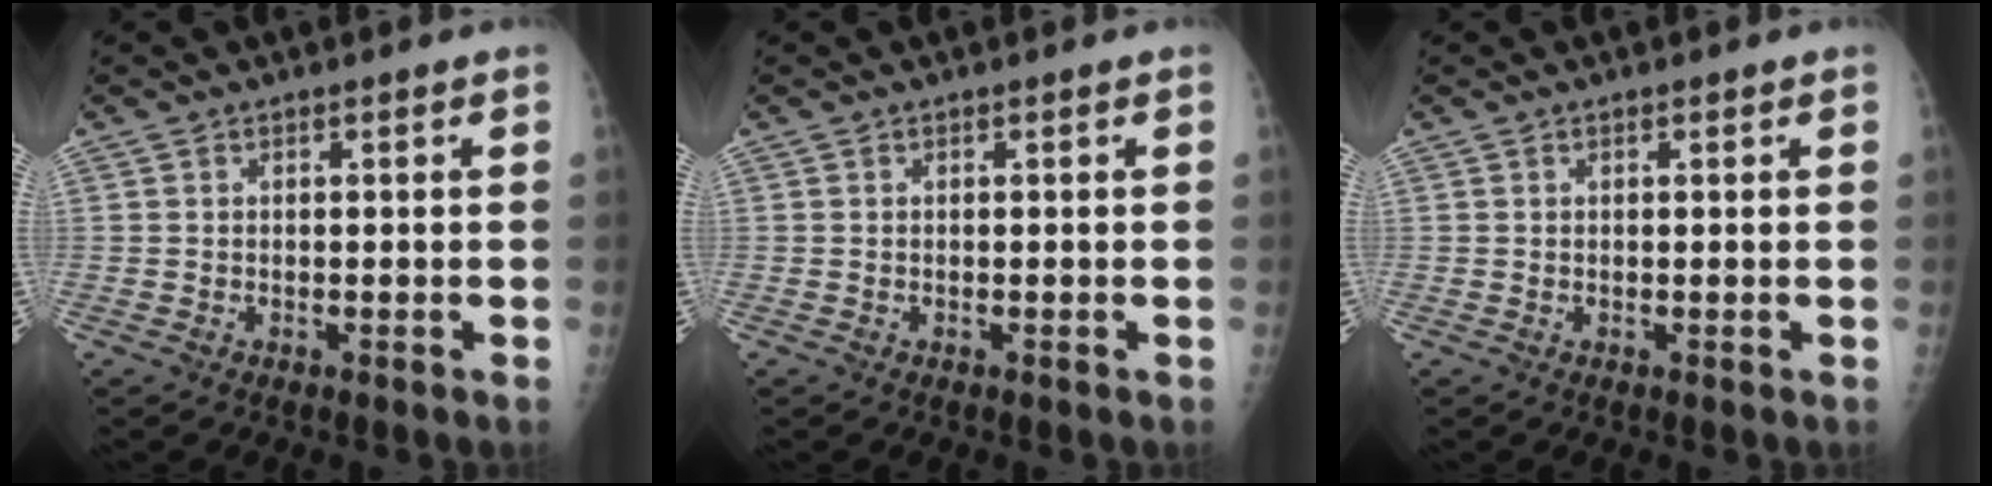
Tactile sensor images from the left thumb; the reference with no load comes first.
{"total": 0.0}
{"total": 0.6, "force": [0.3, 0.2, 0.5], "torque": [-0.009, 0.000, 0.004]}